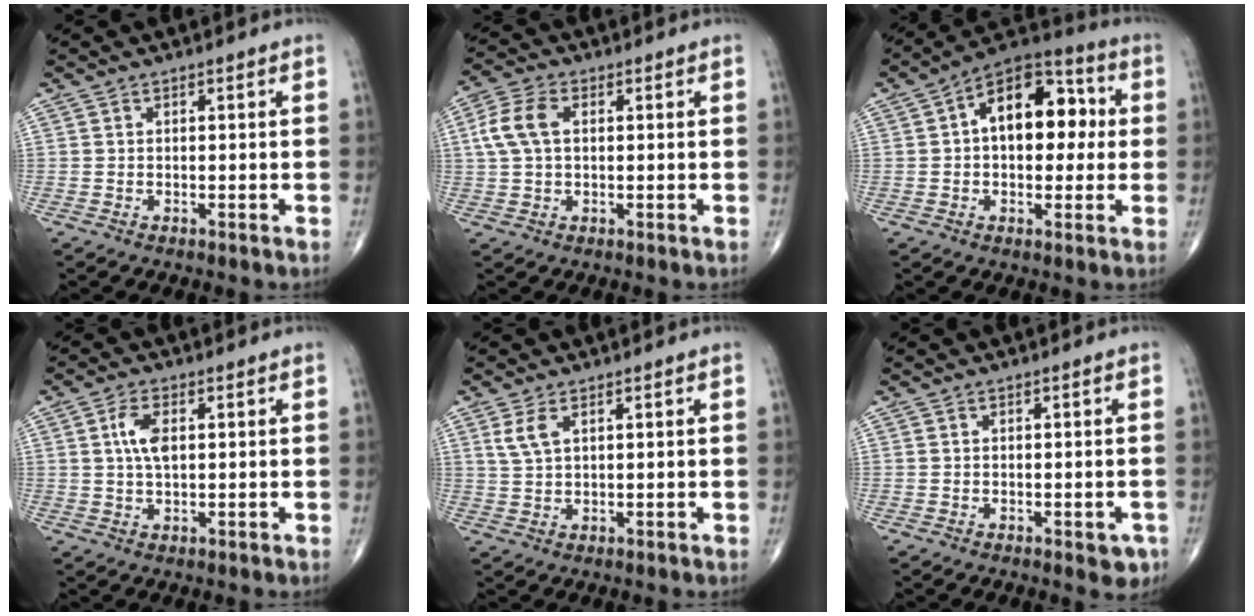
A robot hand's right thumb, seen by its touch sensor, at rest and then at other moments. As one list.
[{"total": 7.3, "force": [1.4, 4.4, 5.6], "torque": [-0.130, 0.017, 0.025]}, {"total": 15.5, "force": [2.2, 9.3, 12.3], "torque": [-0.145, 0.034, 0.022]}, {"total": 5.0, "force": [1.1, 2.4, 4.2], "torque": [-0.089, 0.003, 0.020]}, {"total": 3.5, "force": [1.7, 1.6, 2.6], "torque": [-0.058, 0.002, 0.041]}, {"total": 3.2, "force": [-1.4, 1.6, 2.5], "torque": [-0.010, 0.005, -0.011]}]